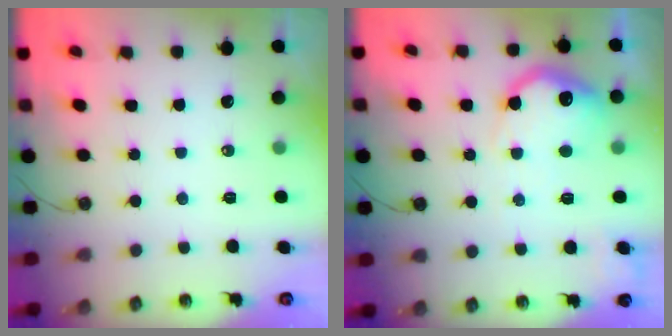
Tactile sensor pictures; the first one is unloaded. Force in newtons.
{"total": 15.1, "press": 15.1, "slide": 0.9}